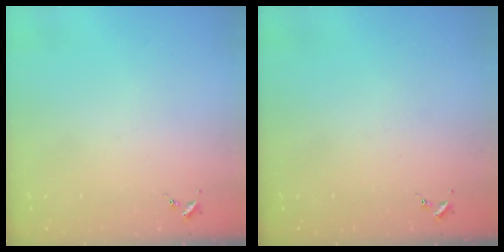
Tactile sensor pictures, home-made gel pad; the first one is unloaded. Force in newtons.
{"total": 0.0}